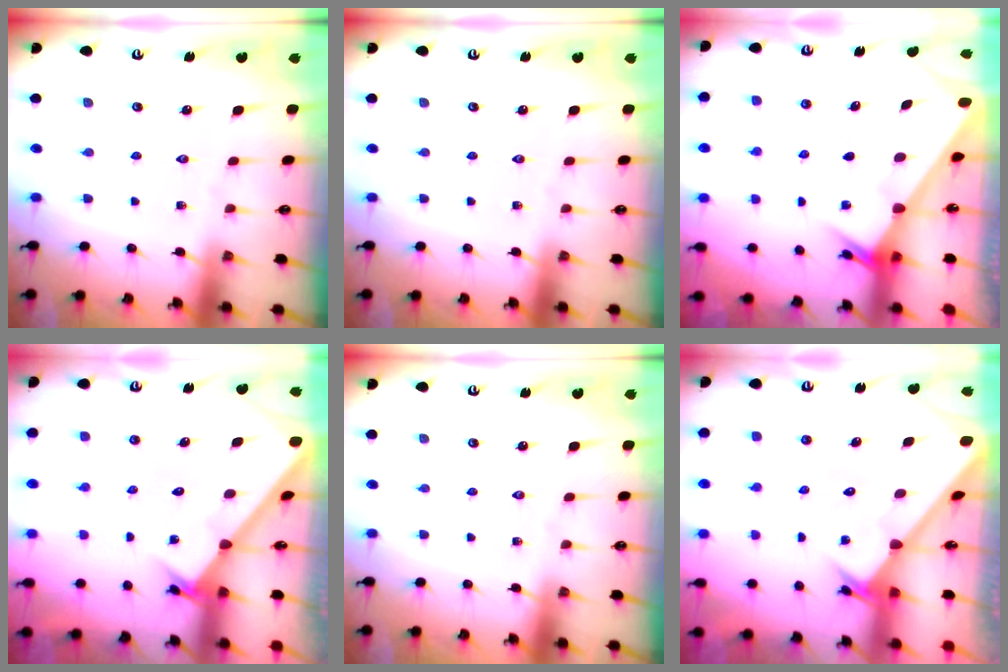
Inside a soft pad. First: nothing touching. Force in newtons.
{"total": 0.0}
{"total": 1.9, "press": 1.9, "slide": 0.2}
{"total": 2.2, "press": 2.2, "slide": 0.2}
{"total": 0.0}
{"total": 2.6, "press": 2.6, "slide": 0.2}